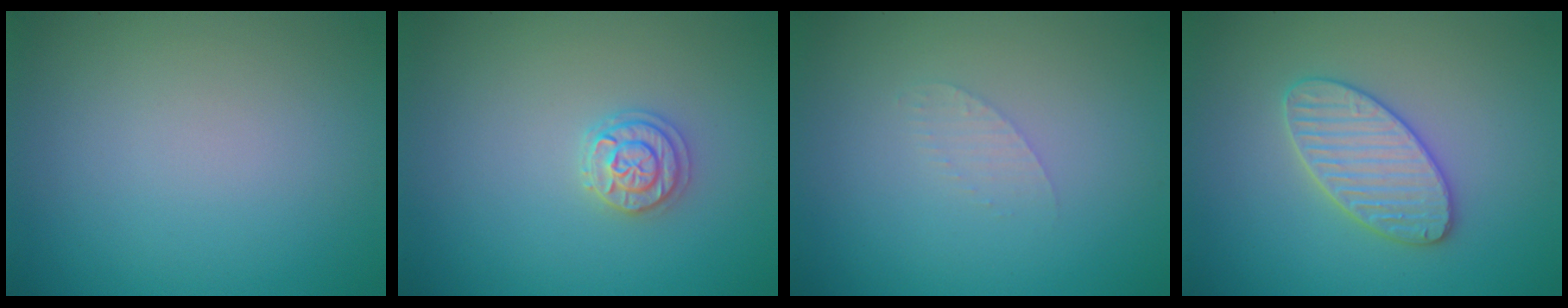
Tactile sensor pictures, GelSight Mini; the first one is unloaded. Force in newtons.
{"total": 2.1, "press": 2.1, "slide": 0.5}
{"total": 1.0, "press": 1.0, "slide": 0.1}
{"total": 3.5, "press": 3.5, "slide": 0.3}